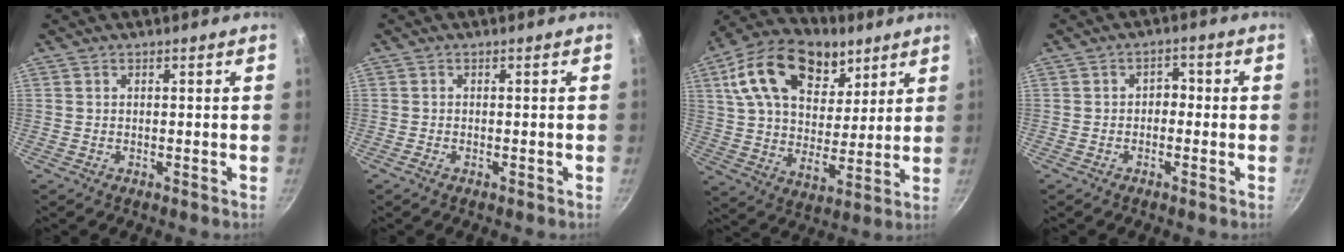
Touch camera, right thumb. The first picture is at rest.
{"total": 0.8, "force": [-0.5, 0.3, 0.5], "torque": [-0.016, 0.003, -0.014]}
{"total": 22.9, "force": [10.9, 14.4, 14.0], "torque": [-0.215, -0.025, 0.181]}
{"total": 2.5, "force": [-0.6, 1.9, 1.5], "torque": [-0.006, 0.012, -0.014]}